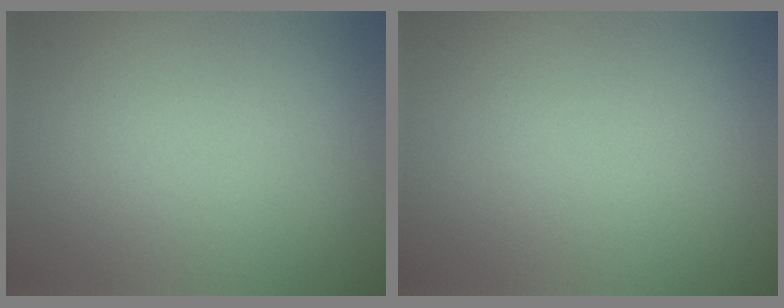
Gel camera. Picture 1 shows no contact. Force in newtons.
{"total": 0.0}